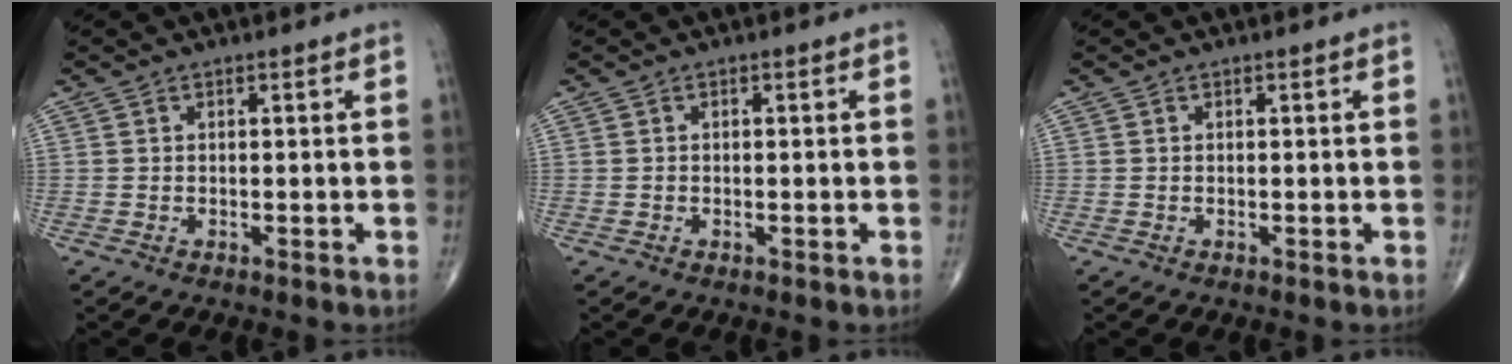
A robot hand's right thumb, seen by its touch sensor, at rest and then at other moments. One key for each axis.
{"total": 0.0}
{"total": 0.0}